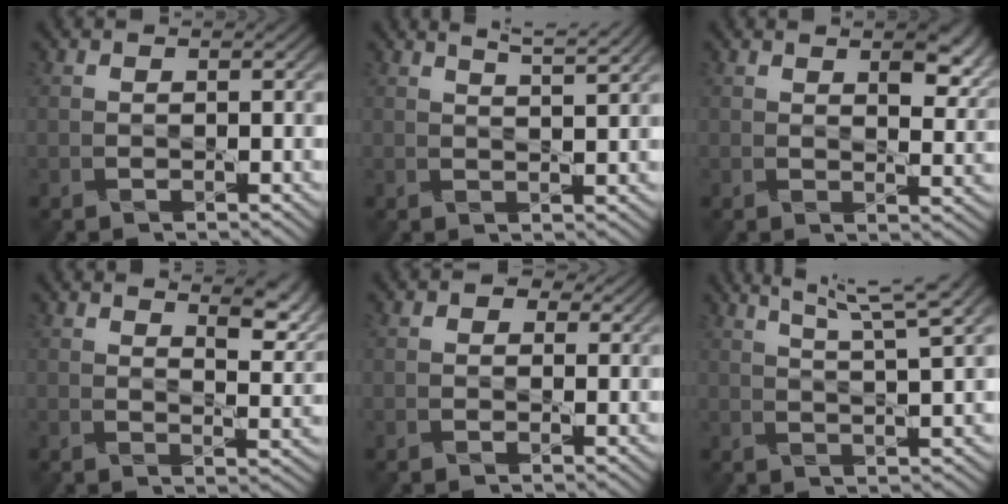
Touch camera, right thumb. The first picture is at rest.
{"total": 3.8, "force": [3.2, 0.4, 2.0], "torque": [-0.019, 0.007, 0.033]}
{"total": 4.8, "force": [2.8, 2.0, 3.4], "torque": [-0.058, -0.006, 0.044]}
{"total": 5.4, "force": [4.0, 1.4, 3.4], "torque": [-0.056, 0.002, 0.065]}
{"total": 1.5, "force": [0.6, 1.3, 0.4], "torque": [-0.004, -0.001, 0.000]}
{"total": 8.6, "force": [6.3, 1.0, 5.9], "torque": [-0.089, 0.021, 0.070]}